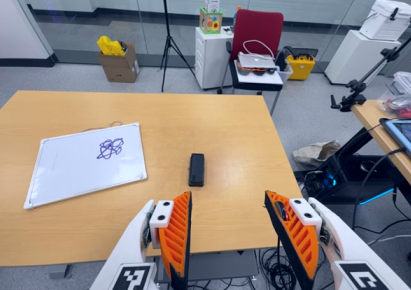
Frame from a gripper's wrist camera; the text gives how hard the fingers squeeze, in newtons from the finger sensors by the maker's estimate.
{"total": 0.0}